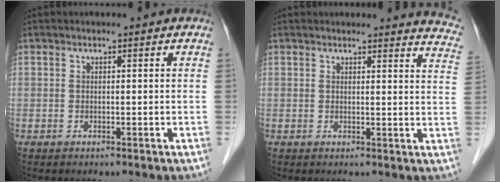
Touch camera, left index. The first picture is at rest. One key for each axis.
{"total": 8.3, "fx": 8.2, "fy": 0.7, "fz": 1.1, "tx": 0.016, "ty": -0.066, "tz": 0.050}